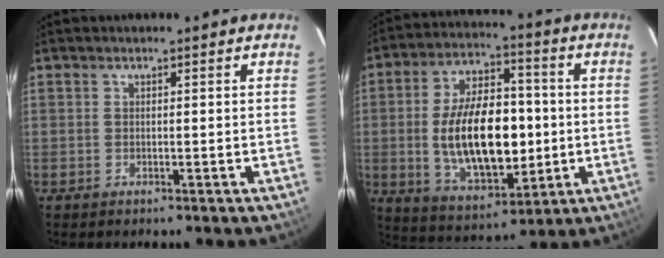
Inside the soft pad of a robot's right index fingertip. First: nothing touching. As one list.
[{"total": 18.9, "force": [-1.3, 9.7, 16.1], "torque": [-0.299, 0.008, -0.002]}]